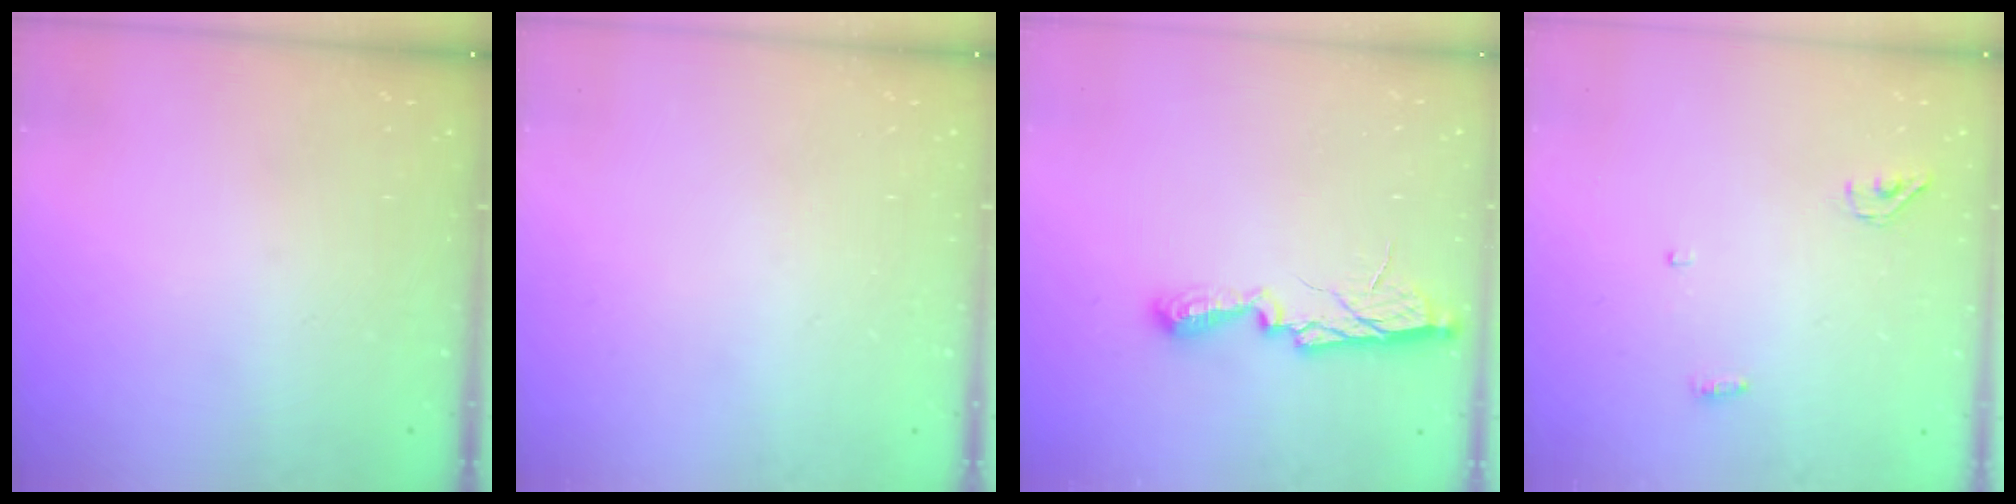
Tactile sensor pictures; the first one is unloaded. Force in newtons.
{"total": 0.0}
{"total": 9.7, "press": 9.7, "slide": 0.9}
{"total": 3.7, "press": 3.6, "slide": 0.9}